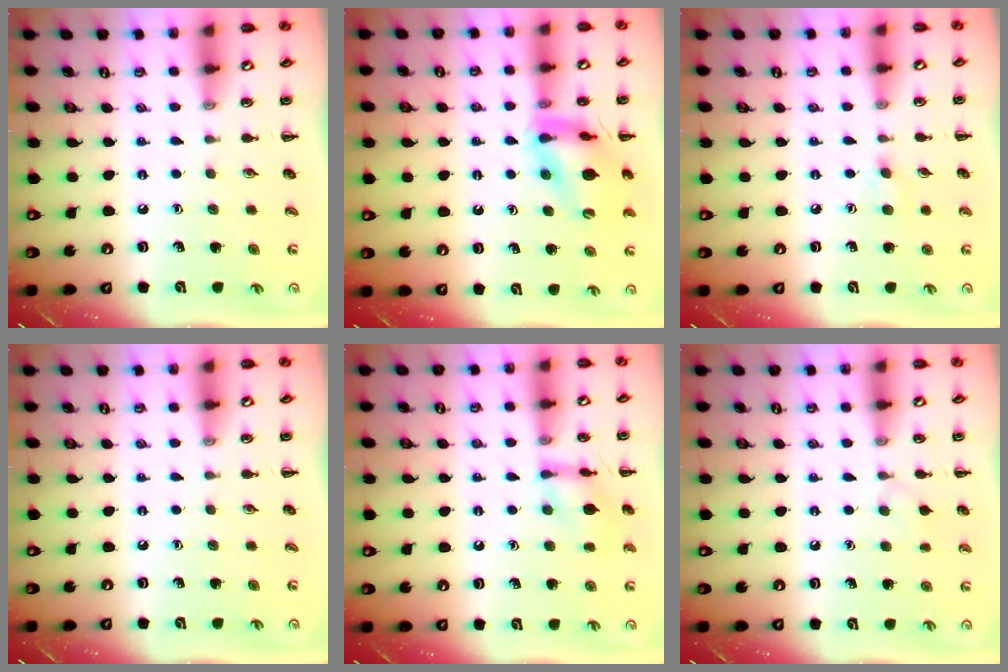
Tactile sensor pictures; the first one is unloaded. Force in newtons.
{"total": 14.4, "press": 14.2, "slide": 2.0}
{"total": 4.7, "press": 4.3, "slide": 1.7}
{"total": 0.0}
{"total": 10.3, "press": 10.3, "slide": 0.4}
{"total": 5.0, "press": 4.8, "slide": 1.5}